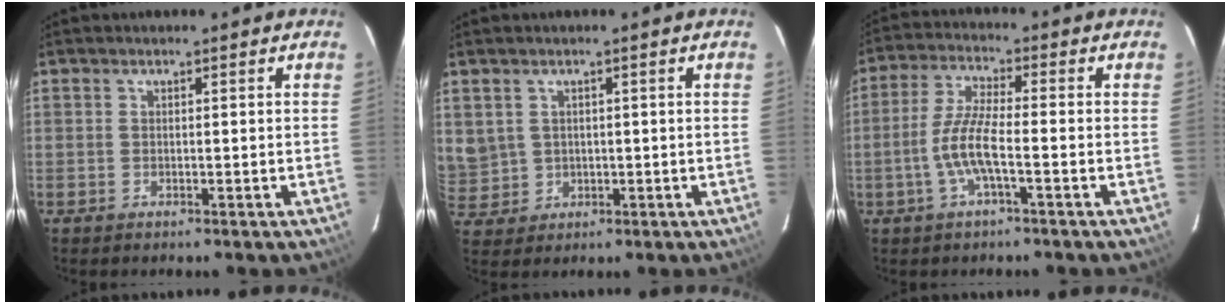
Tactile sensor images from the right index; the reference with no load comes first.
{"total": 6.9, "force": [1.4, 6.4, 2.1], "torque": [-0.054, 0.009, 0.049]}
{"total": 7.3, "force": [-2.4, 1.0, 6.8], "torque": [-0.148, 0.003, -0.049]}